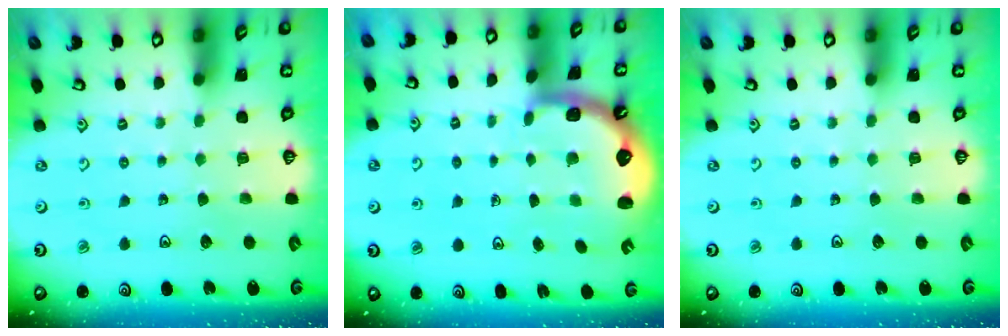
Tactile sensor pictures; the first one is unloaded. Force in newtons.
{"total": 1.9, "press": 1.7, "slide": 0.6}
{"total": 0.0}